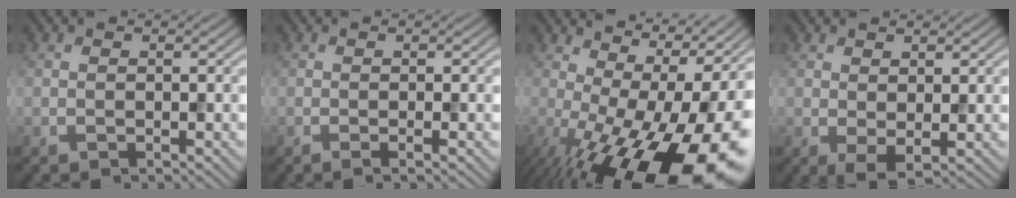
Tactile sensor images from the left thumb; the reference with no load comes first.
{"total": 1.3, "force": [-0.3, 0.2, 1.3], "torque": [-0.020, -0.001, -0.011]}
{"total": 21.0, "force": [-4.2, 9.3, 18.4], "torque": [-0.247, -0.012, -0.054]}
{"total": 2.0, "force": [0.6, 0.8, 1.7], "torque": [-0.037, -0.006, 0.014]}